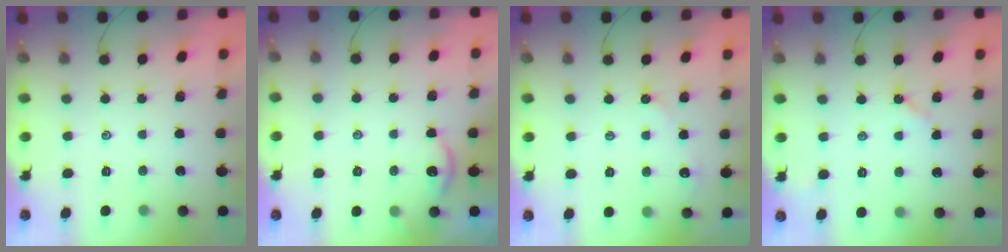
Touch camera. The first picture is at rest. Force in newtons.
{"total": 1.9, "press": 1.9, "slide": 0.3}
{"total": 2.9, "press": 2.8, "slide": 0.3}
{"total": 2.6, "press": 2.5, "slide": 0.3}